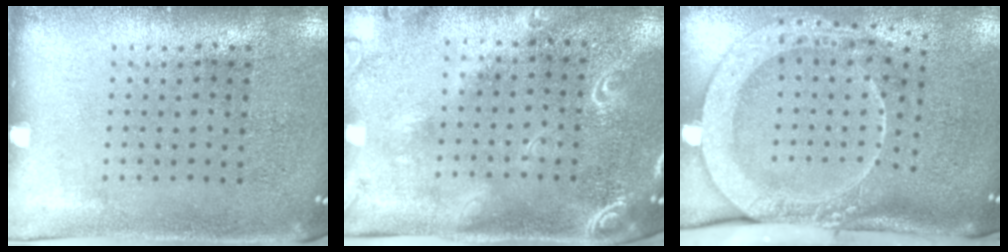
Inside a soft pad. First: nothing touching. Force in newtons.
{"total": 2.1, "press": 1.9, "slide": 1.0}
{"total": 2.9, "press": 2.1, "slide": 2.0}